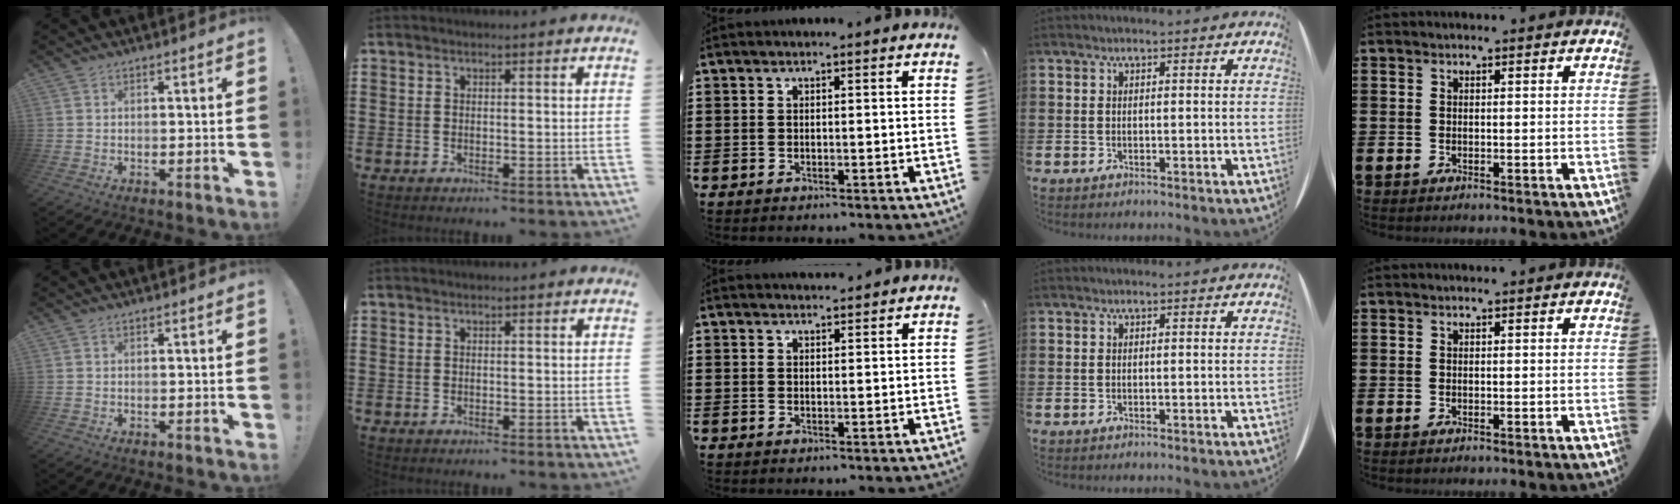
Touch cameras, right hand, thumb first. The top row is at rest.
{"middle": {"total": 1.3, "force": [1.3, 0.3, -0.1], "torque": [0.005, -0.003, 0.023]}}